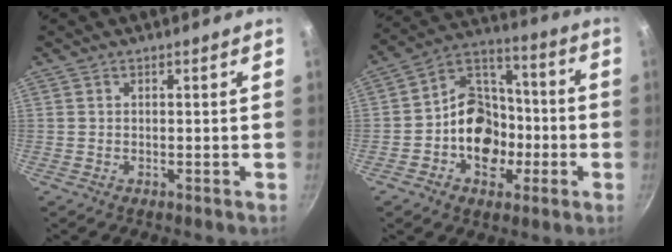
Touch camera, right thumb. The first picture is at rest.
{"total": 14.6, "force": [-3.5, 11.4, 8.4], "torque": [-0.092, 0.046, -0.072]}